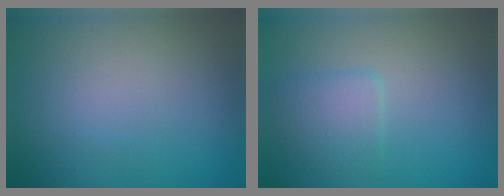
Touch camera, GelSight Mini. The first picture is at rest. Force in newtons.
{"total": 2.5, "press": 2.5, "slide": 0.1}